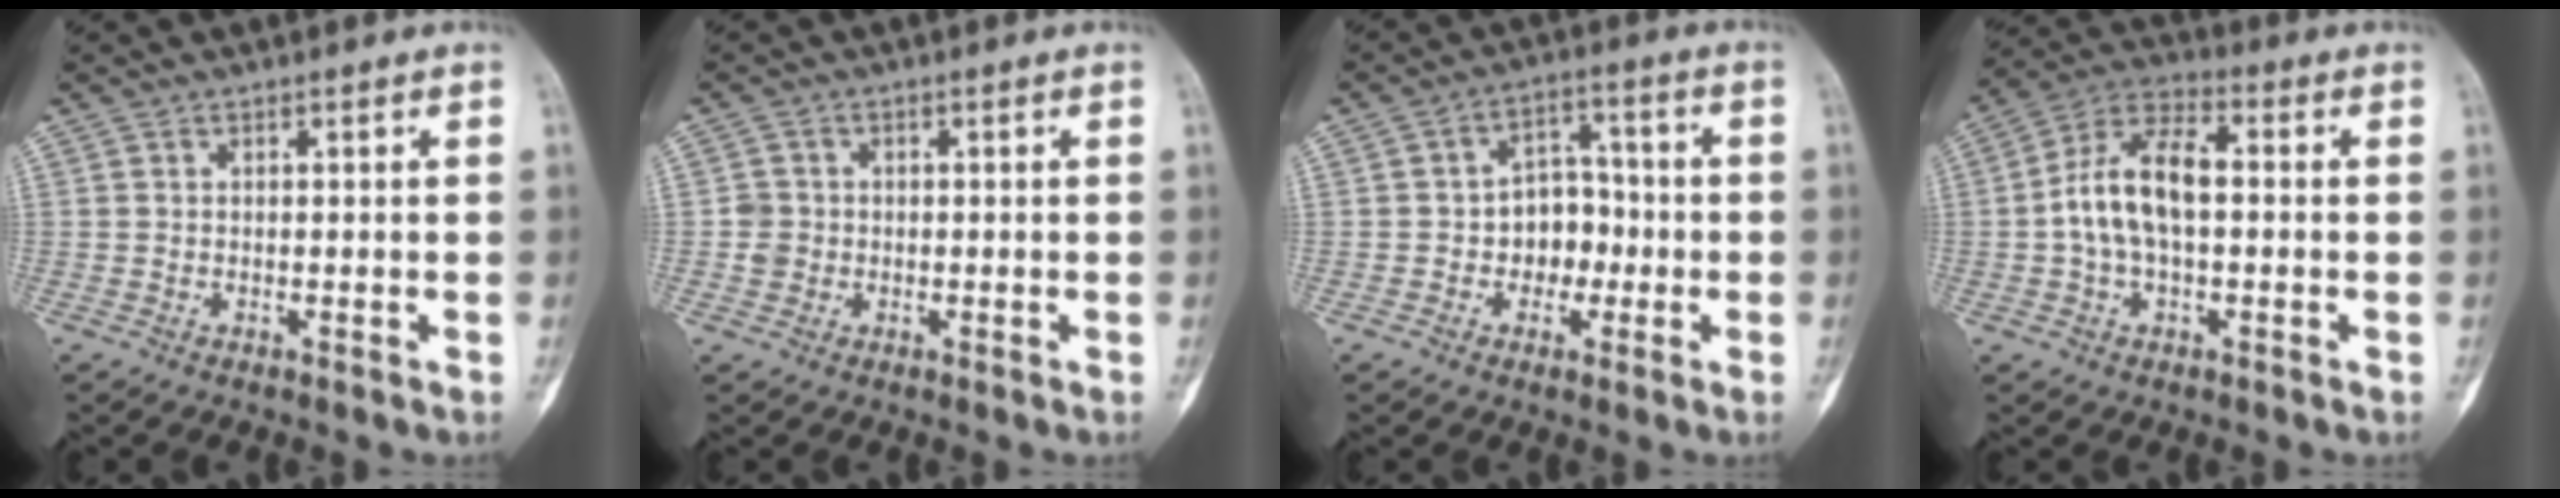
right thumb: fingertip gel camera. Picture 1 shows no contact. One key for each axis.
{"total": 2.5, "fx": -0.3, "fy": 2.4, "fz": 0.6, "tx": 0.004, "ty": 0.007, "tz": -0.005}
{"total": 7.6, "fx": -1.5, "fy": 6.0, "fz": 4.4, "tx": -0.019, "ty": 0.034, "tz": -0.032}
{"total": 12.1, "fx": -0.1, "fy": 6.5, "fz": 10.2, "tx": -0.192, "ty": 0.034, "tz": -0.009}